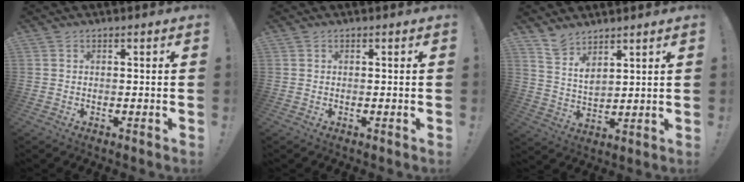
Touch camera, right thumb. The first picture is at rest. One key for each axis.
{"total": 0.0}
{"total": 6.7, "fx": 6.0, "fy": 2.2, "fz": 2.1, "tx": -0.044, "ty": -0.040, "tz": 0.113}